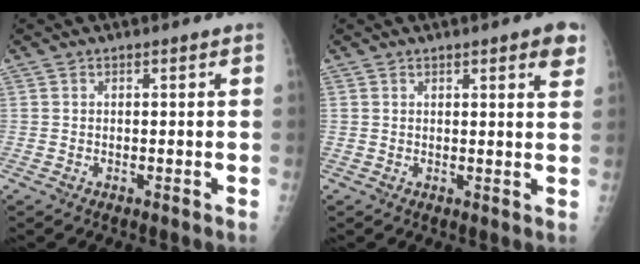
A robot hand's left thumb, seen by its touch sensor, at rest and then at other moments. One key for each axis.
{"total": 4.7, "fx": 2.6, "fy": 1.0, "fz": 3.7, "tx": -0.036, "ty": -0.010, "tz": 0.029}